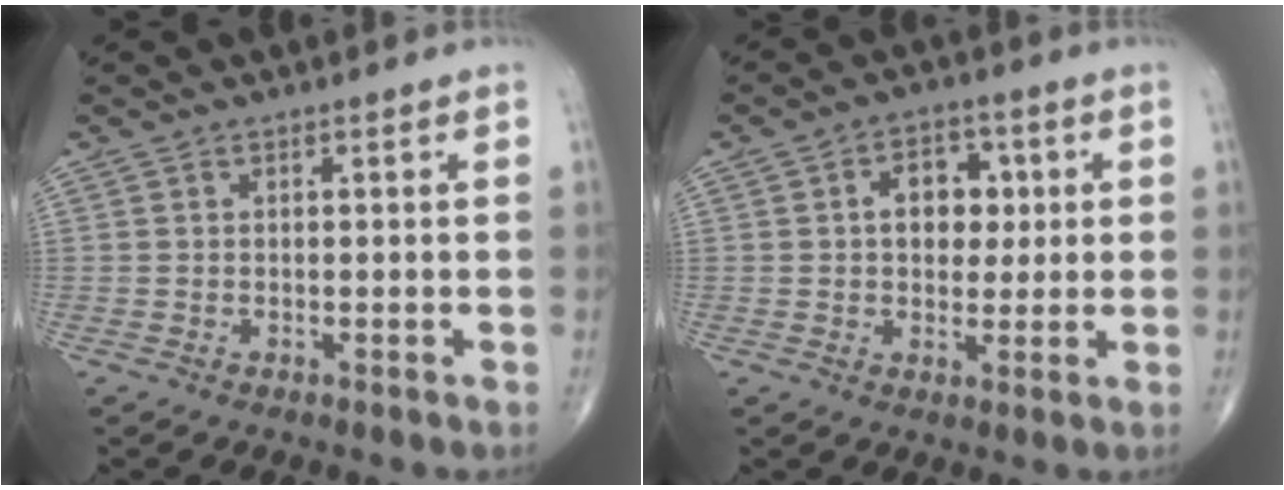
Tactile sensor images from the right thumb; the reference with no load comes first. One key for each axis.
{"total": 7.0, "fx": 1.1, "fy": 5.0, "fz": 4.8, "tx": -0.032, "ty": 0.005, "tz": 0.013}